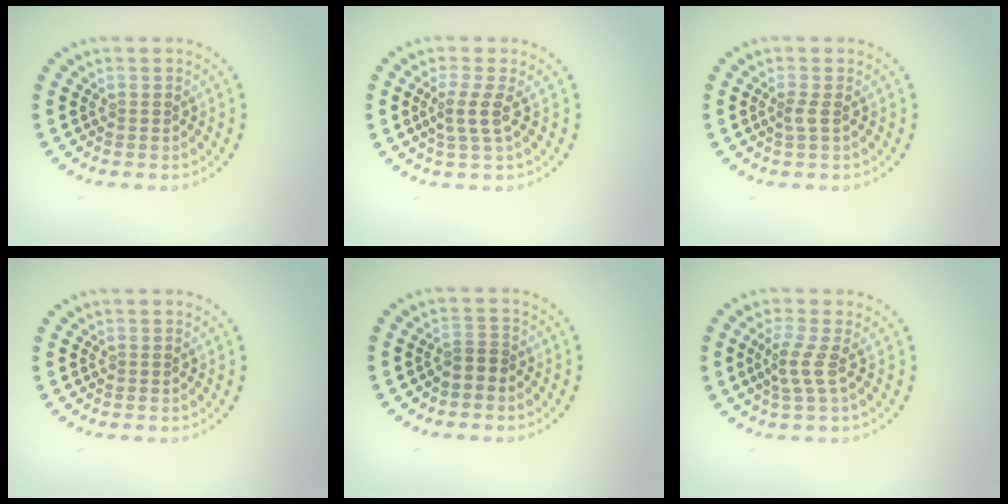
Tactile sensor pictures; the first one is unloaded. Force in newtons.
{"total": 2.2, "press": 1.7, "slide": 1.4}
{"total": 0.9, "press": 0.6, "slide": 0.7}
{"total": 0.0}
{"total": 1.6, "press": 1.3, "slide": 0.9}
{"total": 2.2, "press": 1.6, "slide": 1.5}